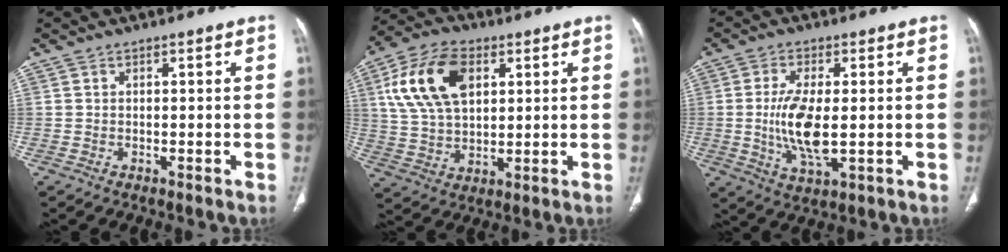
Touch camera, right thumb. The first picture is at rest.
{"total": 15.7, "force": [5.1, 9.5, 11.4], "torque": [-0.205, 0.001, 0.097]}
{"total": 9.8, "force": [-0.3, 3.7, 9.1], "torque": [-0.188, -0.016, 0.000]}